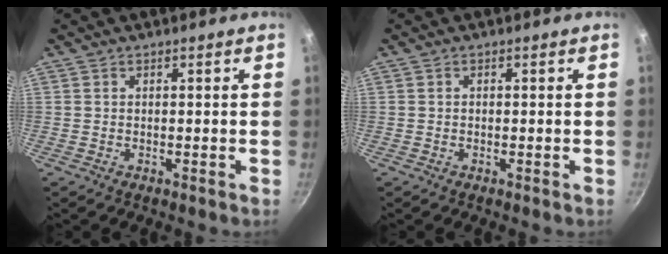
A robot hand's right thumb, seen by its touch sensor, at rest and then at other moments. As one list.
[{"total": 0.5, "force": [0.0, 0.4, 0.3], "torque": [-0.003, 0.004, 0.000]}]